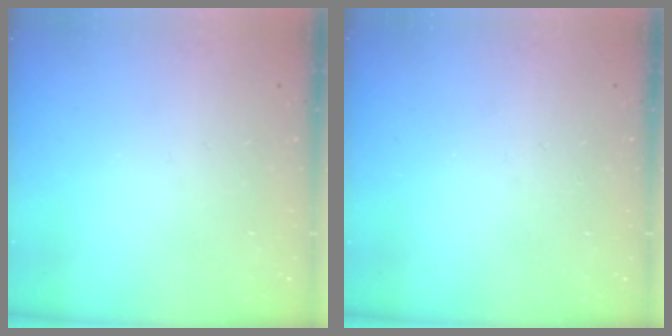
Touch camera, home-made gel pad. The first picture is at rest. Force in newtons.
{"total": 0.0}